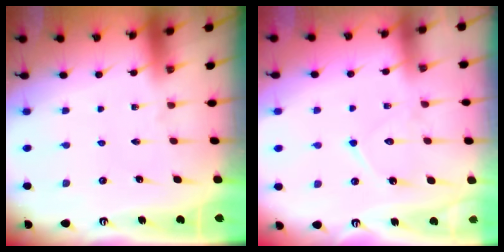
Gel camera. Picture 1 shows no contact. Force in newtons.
{"total": 9.6, "press": 9.6, "slide": 0.8}